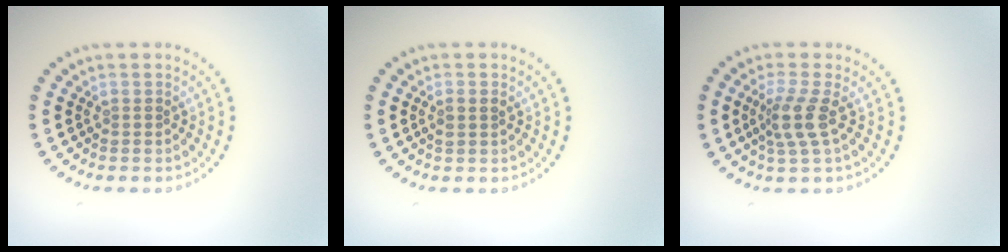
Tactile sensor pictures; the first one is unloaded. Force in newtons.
{"total": 1.0, "press": 1.0, "slide": 0.2}
{"total": 2.6, "press": 2.0, "slide": 1.8}